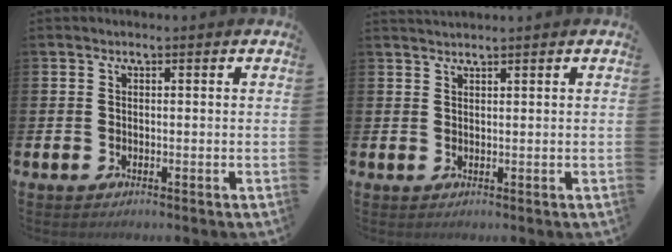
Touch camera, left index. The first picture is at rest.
{"total": 1.3, "force": [1.3, -0.1, 0.1], "torque": [0.005, -0.005, 0.022]}